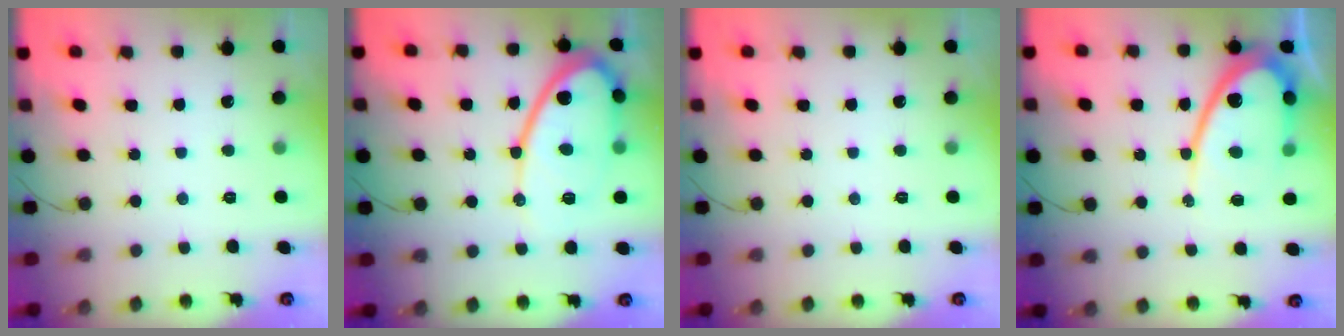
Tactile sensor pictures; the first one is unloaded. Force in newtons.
{"total": 14.6, "press": 14.5, "slide": 1.6}
{"total": 0.0}
{"total": 14.9, "press": 14.8, "slide": 1.2}